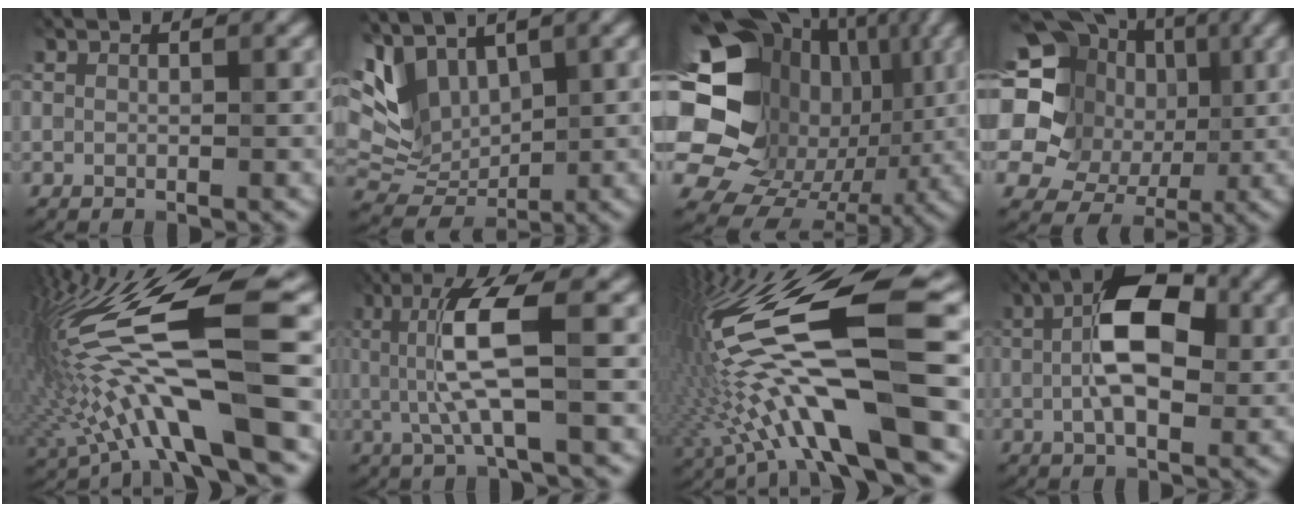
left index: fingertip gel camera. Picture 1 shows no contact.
{"total": 7.0, "force": [2.5, 4.4, 4.8], "torque": [-0.103, 0.000, 0.049]}
{"total": 20.3, "force": [2.7, 16.7, 11.3], "torque": [-0.223, 0.012, 0.050]}
{"total": 18.3, "force": [4.5, 15.6, 8.4], "torque": [-0.194, 0.034, 0.052]}
{"total": 14.5, "force": [-0.7, 3.4, 14.1], "torque": [-0.273, 0.014, -0.007]}
{"total": 6.4, "force": [0.7, 1.0, 6.3], "torque": [-0.136, -0.001, 0.016]}
{"total": 15.9, "force": [-1.9, 3.4, 15.4], "torque": [-0.291, 0.020, -0.027]}
{"total": 8.3, "force": [1.2, 4.0, 7.2], "torque": [-0.125, 0.015, 0.009]}